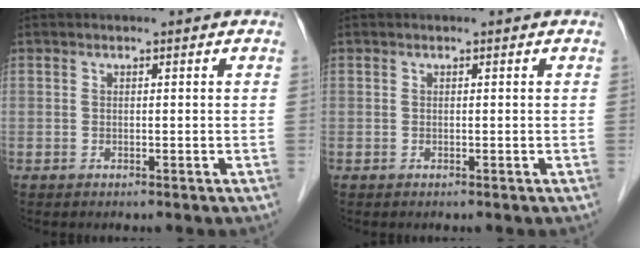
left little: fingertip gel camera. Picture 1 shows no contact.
{"total": 0.0}